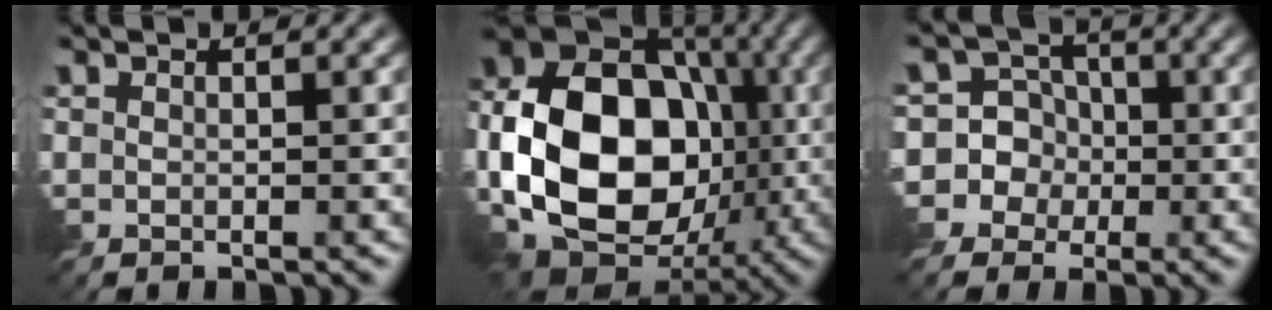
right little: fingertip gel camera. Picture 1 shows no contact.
{"total": 15.0, "force": [-2.6, 10.9, 10.0], "torque": [-0.173, -0.006, -0.067]}
{"total": 8.9, "force": [-1.5, 8.5, 2.2], "torque": [-0.061, 0.036, -0.064]}